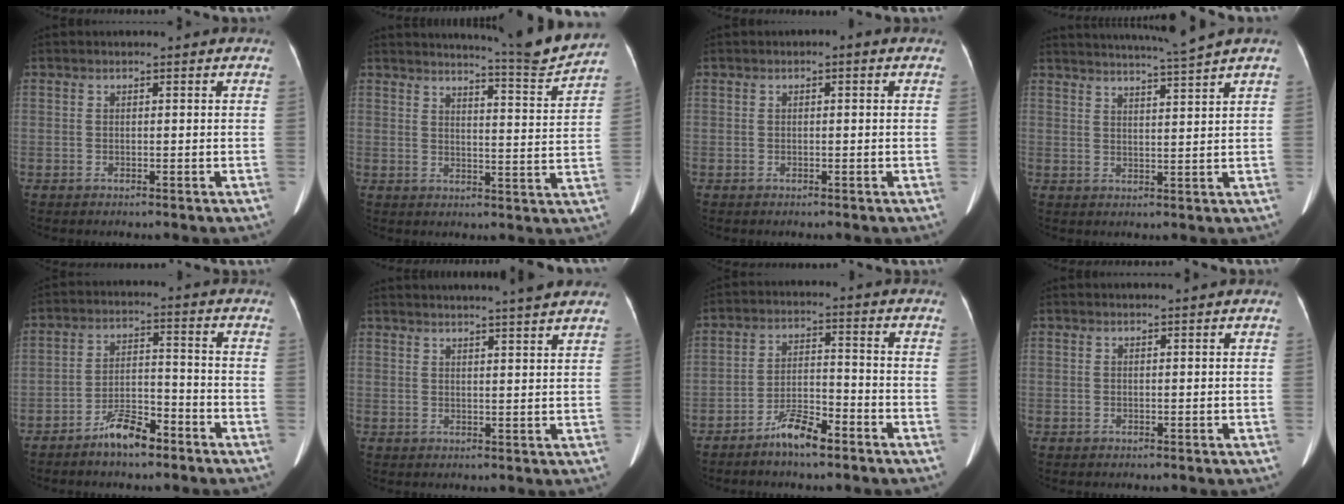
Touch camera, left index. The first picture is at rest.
{"total": 9.0, "force": [8.7, -1.8, 1.6], "torque": [-0.037, -0.048, 0.116]}
{"total": 0.7, "force": [-0.4, 0.4, 0.4], "torque": [-0.002, 0.004, -0.009]}
{"total": 7.4, "force": [6.6, -2.3, 2.5], "torque": [-0.041, -0.013, 0.101]}
{"total": 6.5, "force": [-5.2, 1.8, 3.5], "torque": [-0.072, 0.000, -0.095]}
{"total": 11.5, "force": [10.5, -0.5, 4.6], "torque": [-0.071, 0.007, 0.123]}
{"total": 6.1, "force": [-4.9, 1.2, 3.5], "torque": [-0.073, -0.003, -0.092]}
{"total": 0.0}